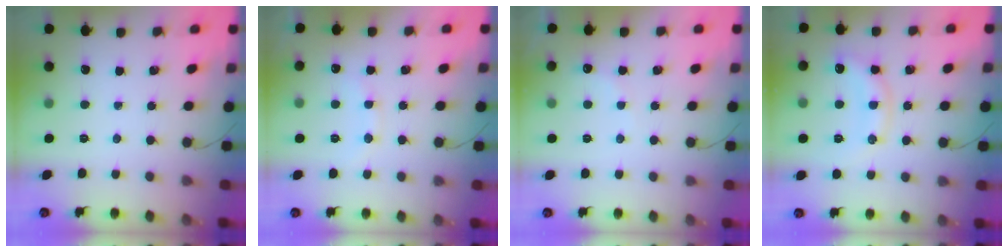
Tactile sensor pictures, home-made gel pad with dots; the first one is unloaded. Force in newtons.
{"total": 7.3, "press": 7.3, "slide": 0.6}
{"total": 6.3, "press": 6.3, "slide": 0.9}
{"total": 11.3, "press": 11.3, "slide": 0.6}